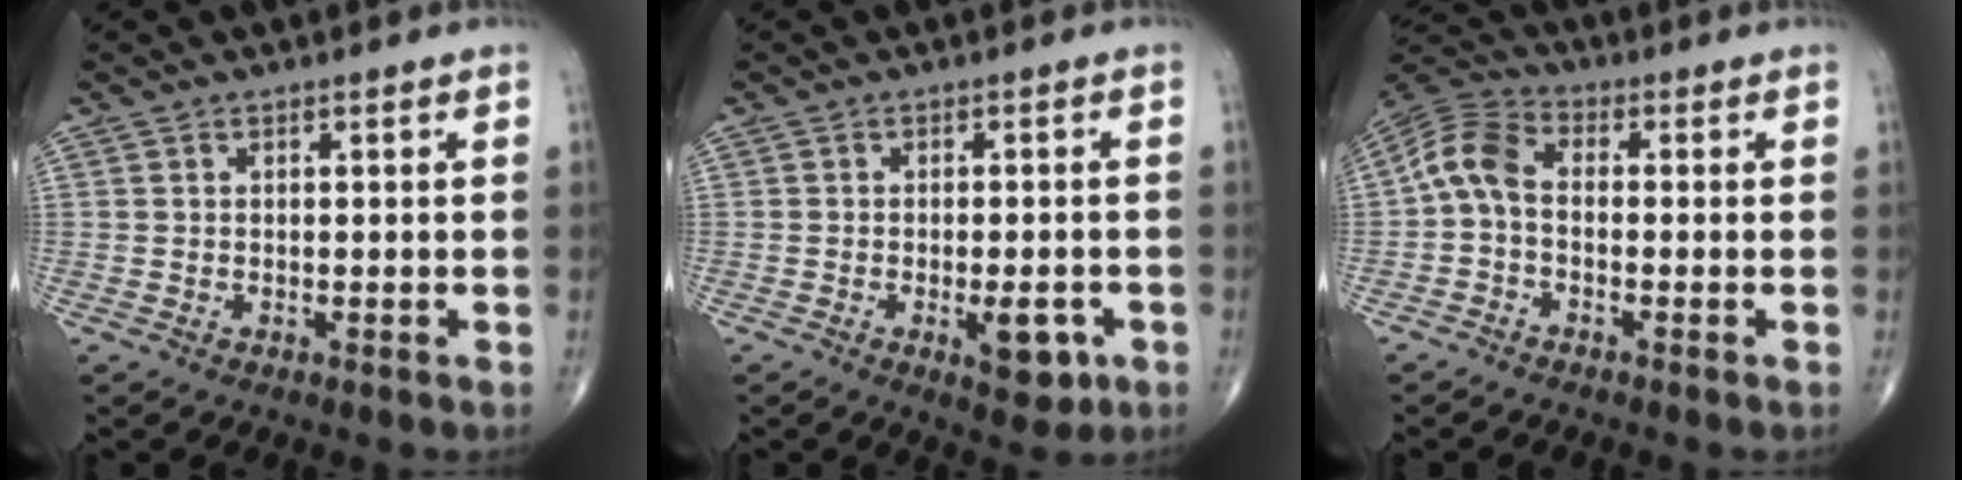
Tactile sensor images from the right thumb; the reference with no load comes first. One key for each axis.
{"total": 6.1, "fx": -2.2, "fy": 2.6, "fz": 5.1, "tx": -0.055, "ty": -0.001, "tz": -0.024}
{"total": 7.0, "fx": -0.9, "fy": 4.3, "fz": 5.4, "tx": -0.105, "ty": 0.024, "tz": -0.036}